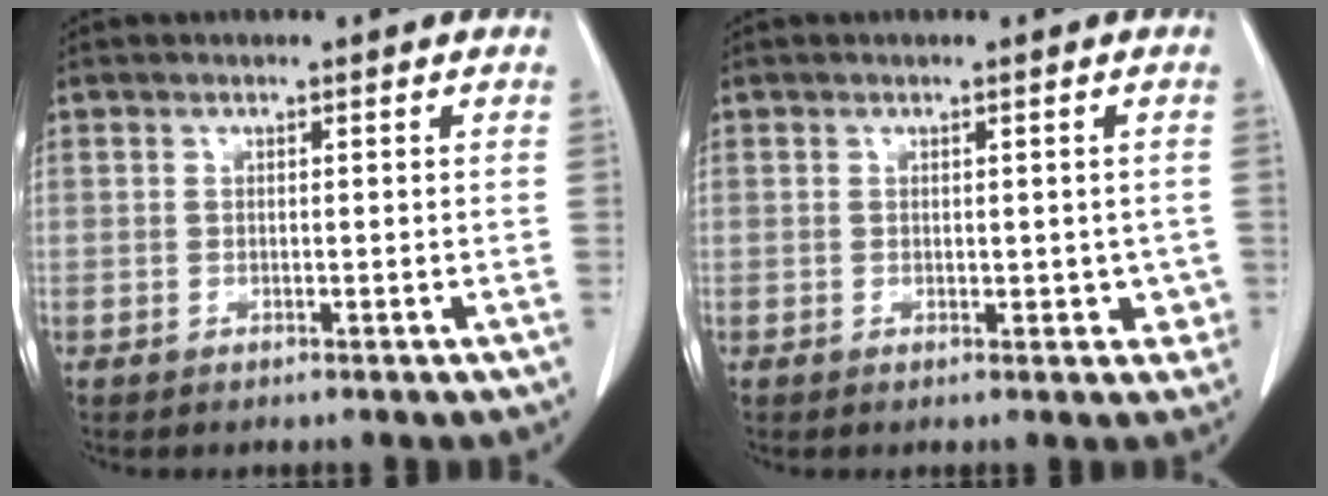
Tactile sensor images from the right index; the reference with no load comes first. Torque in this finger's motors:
{"motor_torque": [-0.03, -0.01, 0.01, 0.01]}